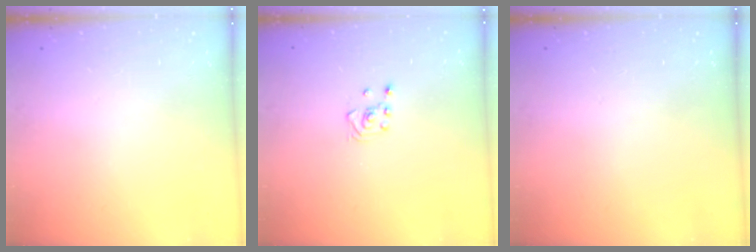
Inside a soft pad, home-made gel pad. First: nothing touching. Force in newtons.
{"total": 2.8, "press": 2.6, "slide": 1.0}
{"total": 0.0}